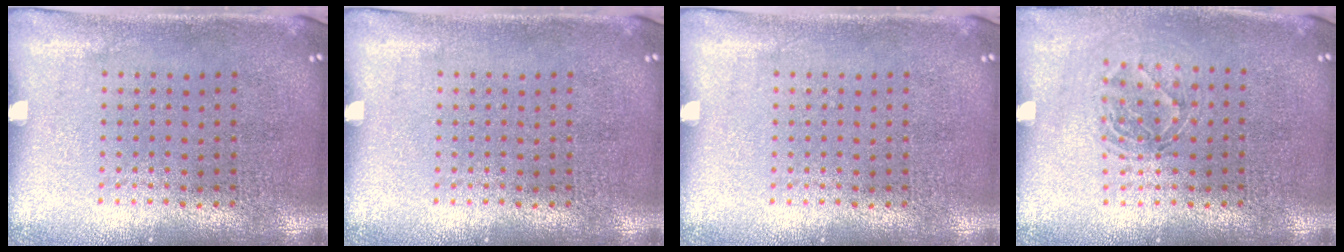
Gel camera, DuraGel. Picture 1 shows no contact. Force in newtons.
{"total": 0.0}
{"total": 0.0}
{"total": 1.3, "press": 1.1, "slide": 0.6}